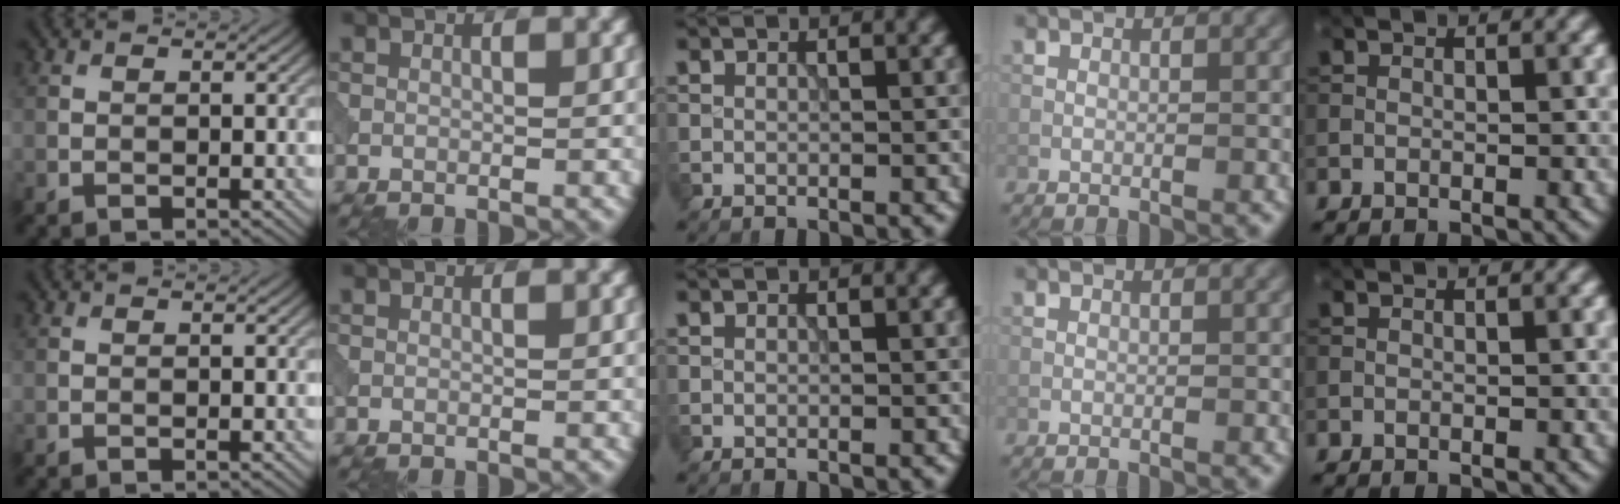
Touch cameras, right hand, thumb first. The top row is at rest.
{}